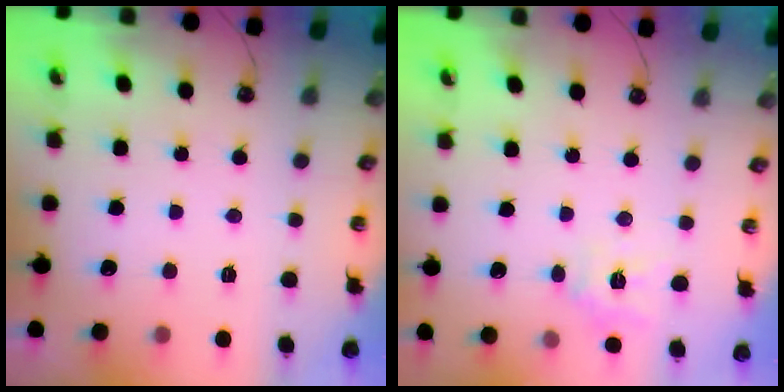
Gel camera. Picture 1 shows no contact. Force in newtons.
{"total": 9.9, "press": 9.9, "slide": 0.7}